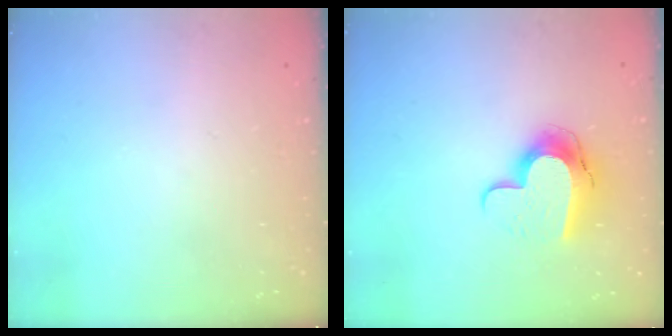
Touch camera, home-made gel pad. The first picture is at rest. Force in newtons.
{"total": 11.6, "press": 11.5, "slide": 0.9}